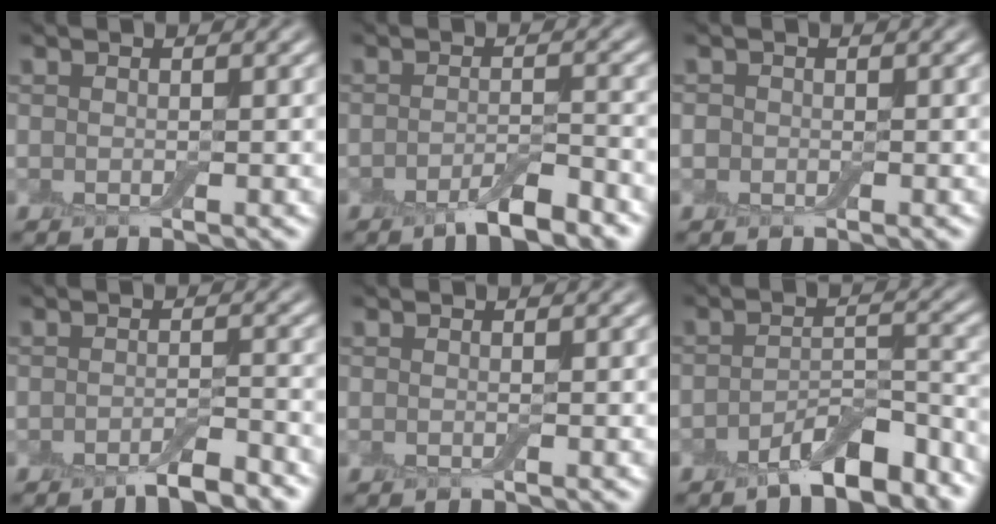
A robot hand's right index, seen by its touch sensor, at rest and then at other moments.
{"total": 3.6, "force": [-2.4, 0.9, 2.5], "torque": [-0.042, 0.000, -0.043]}
{"total": 0.9, "force": [-0.2, 0.8, 0.1], "torque": [0.004, -0.003, -0.007]}
{"total": 2.8, "force": [-2.1, 0.6, 1.7], "torque": [-0.024, 0.001, -0.037]}
{"total": 0.0}
{"total": 5.3, "force": [-3.9, 1.8, 3.1], "torque": [-0.044, 0.005, -0.065]}